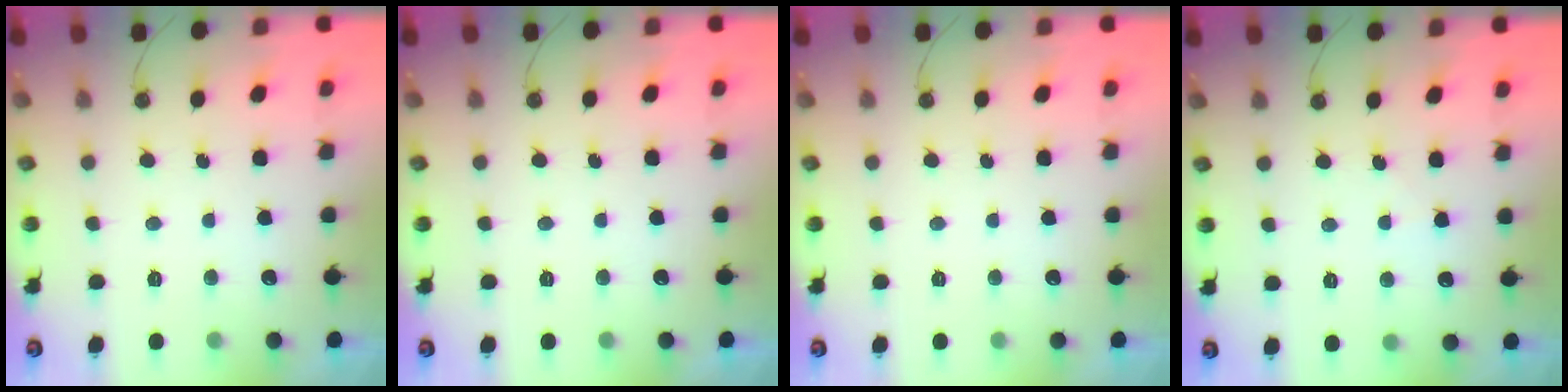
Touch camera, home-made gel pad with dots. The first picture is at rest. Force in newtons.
{"total": 0.0}
{"total": 0.0}
{"total": 3.6, "press": 3.6, "slide": 0.5}